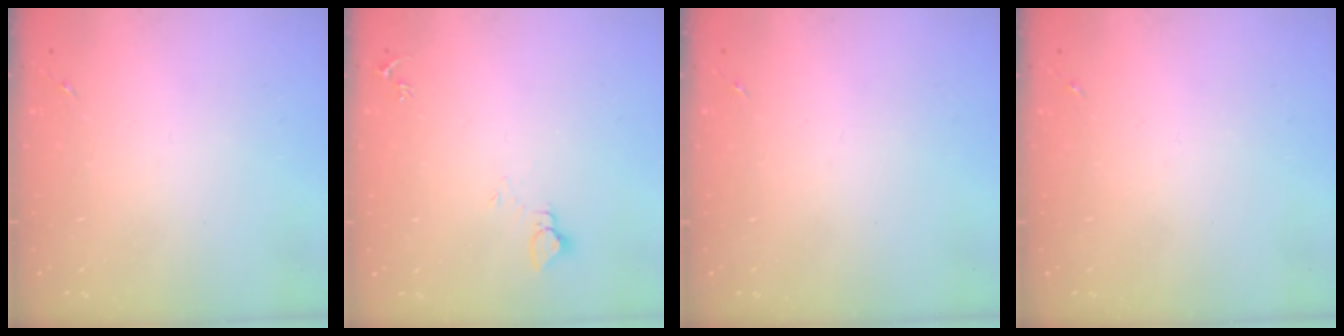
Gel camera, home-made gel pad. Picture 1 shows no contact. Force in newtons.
{"total": 3.7, "press": 3.7, "slide": 0.3}
{"total": 0.0}
{"total": 0.0}